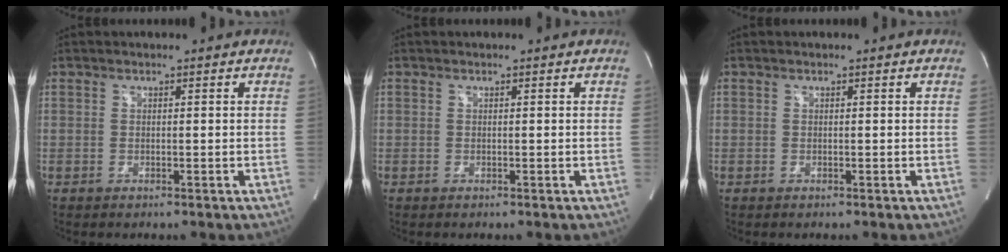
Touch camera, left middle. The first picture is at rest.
{"total": 0.0}
{"total": 0.0}